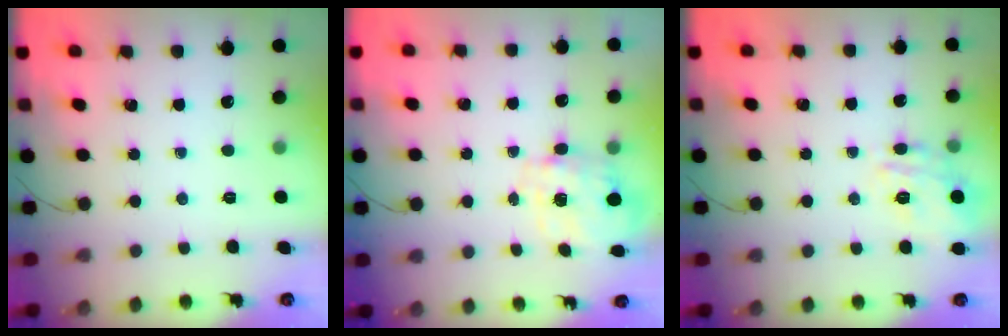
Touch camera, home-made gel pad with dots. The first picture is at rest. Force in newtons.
{"total": 4.0, "press": 3.9, "slide": 0.8}
{"total": 15.2, "press": 15.2, "slide": 0.6}